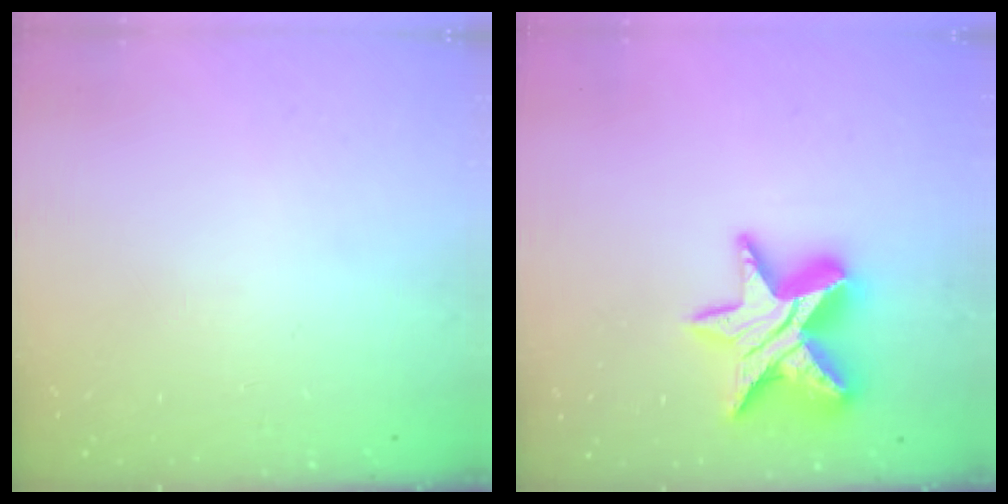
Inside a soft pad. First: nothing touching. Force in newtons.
{"total": 15.4, "press": 15.4, "slide": 1.0}